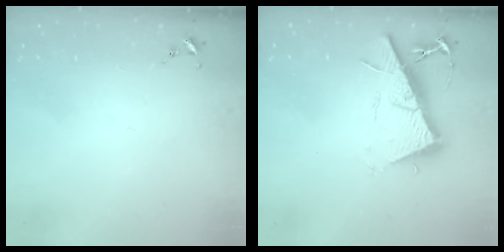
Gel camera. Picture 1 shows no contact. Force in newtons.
{"total": 14.6, "press": 14.6, "slide": 0.4}